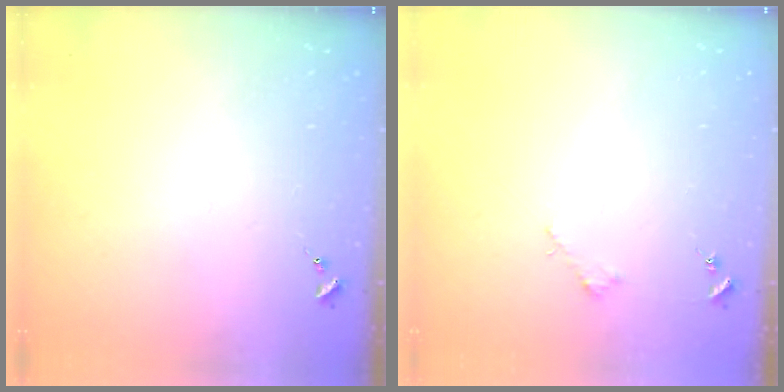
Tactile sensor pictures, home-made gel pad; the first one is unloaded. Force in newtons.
{"total": 1.8, "press": 1.8, "slide": 0.2}